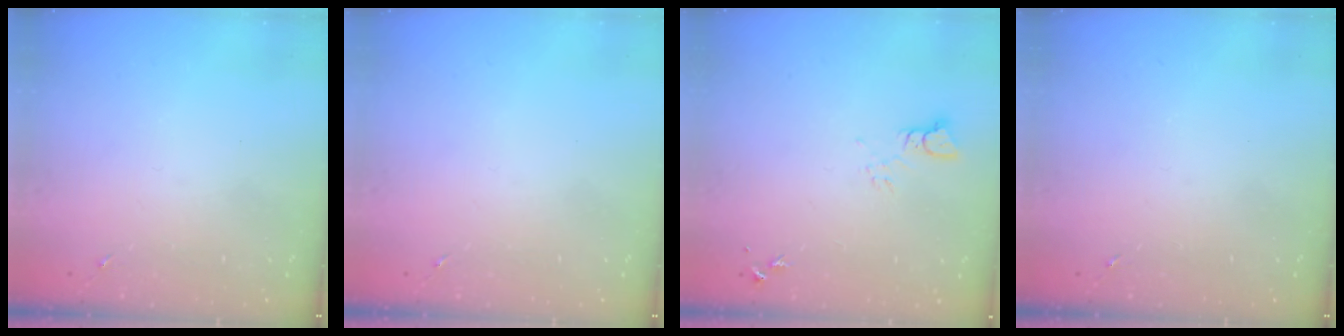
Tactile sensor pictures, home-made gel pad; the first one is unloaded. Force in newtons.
{"total": 0.0}
{"total": 4.0, "press": 3.9, "slide": 0.3}
{"total": 0.0}